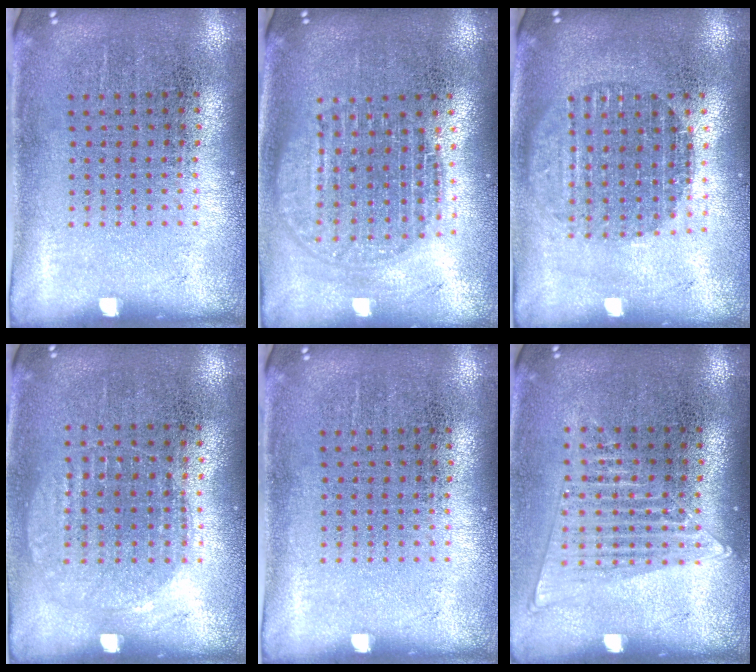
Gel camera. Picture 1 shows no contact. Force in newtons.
{"total": 1.8, "press": 1.6, "slide": 0.9}
{"total": 1.8, "press": 1.5, "slide": 0.9}
{"total": 0.9, "press": 0.9, "slide": 0.3}
{"total": 0.0}
{"total": 1.5, "press": 1.3, "slide": 0.6}